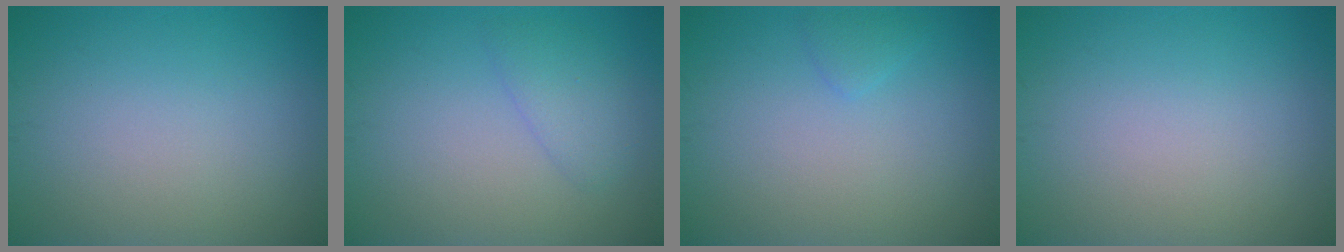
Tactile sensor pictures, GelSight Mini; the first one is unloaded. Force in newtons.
{"total": 2.0, "press": 2.0, "slide": 0.2}
{"total": 0.9, "press": 0.9, "slide": 0.1}
{"total": 0.0}